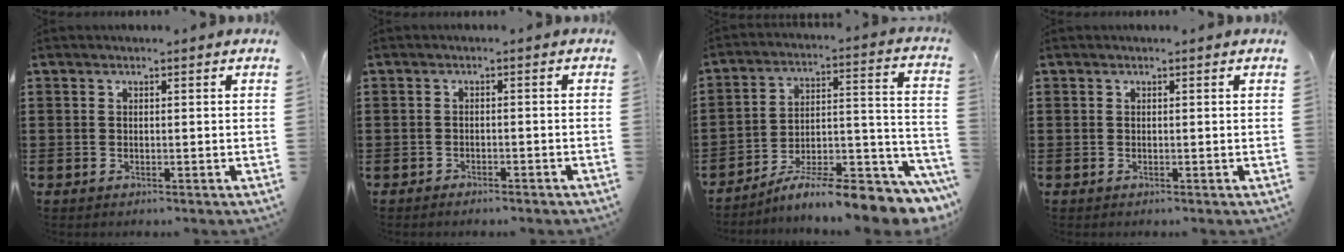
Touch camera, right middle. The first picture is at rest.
{"total": 1.2, "force": [-1.2, 0.2, 0.0], "torque": [-0.004, 0.003, -0.026]}
{"total": 10.1, "force": [-8.6, 0.8, 5.2], "torque": [-0.070, 0.013, -0.162]}
{"total": 0.0}